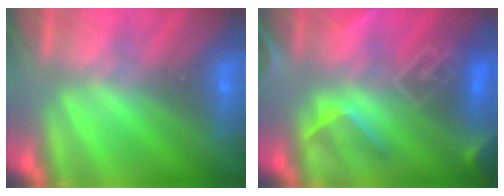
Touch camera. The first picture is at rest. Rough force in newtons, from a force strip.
{"total": 8.4}